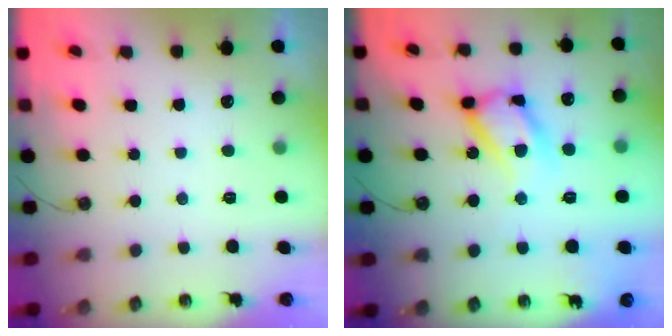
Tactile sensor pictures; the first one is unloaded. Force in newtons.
{"total": 16.7, "press": 16.5, "slide": 2.3}